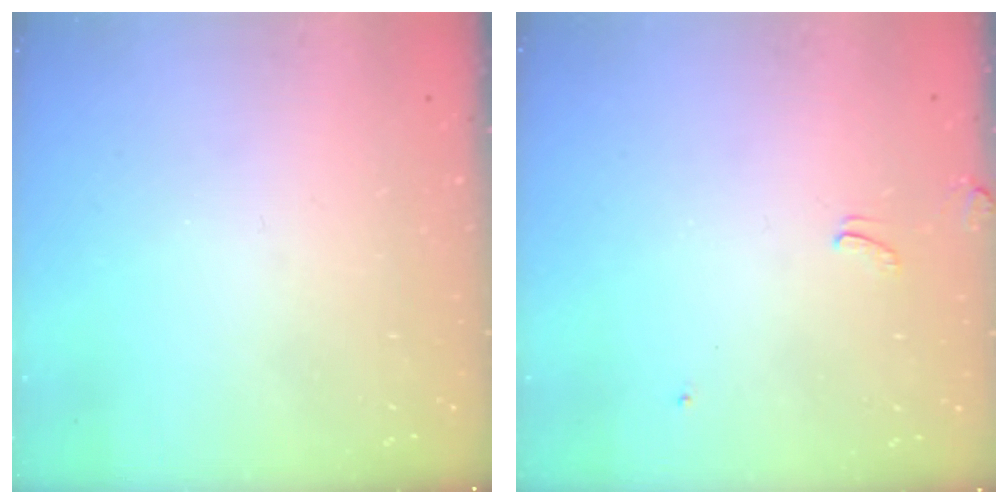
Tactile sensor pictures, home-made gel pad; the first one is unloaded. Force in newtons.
{"total": 2.0, "press": 2.0, "slide": 0.4}